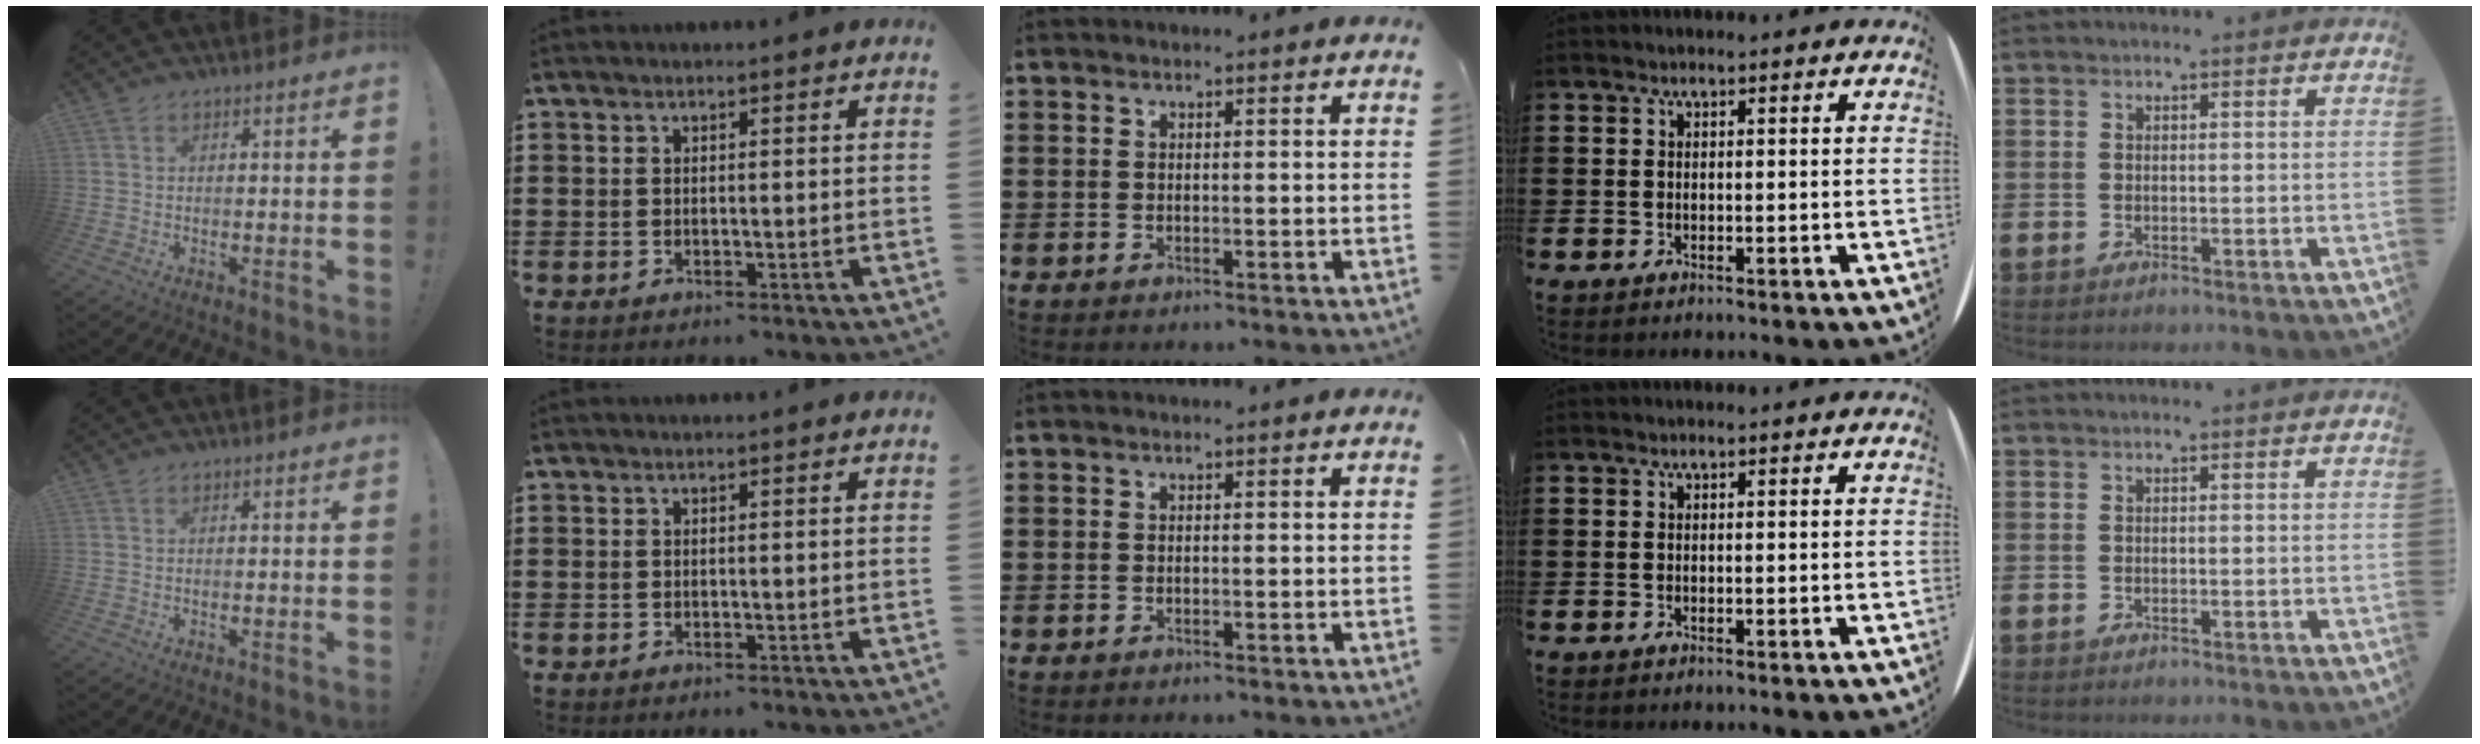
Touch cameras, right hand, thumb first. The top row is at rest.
{}